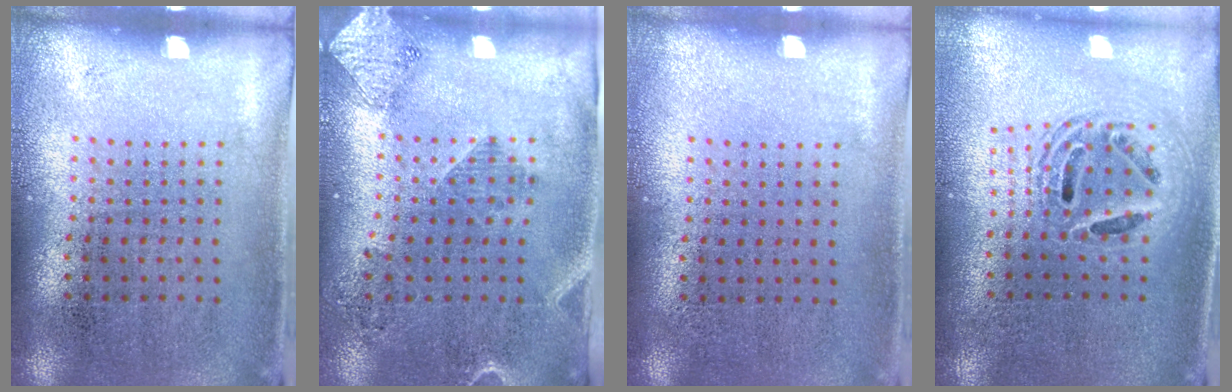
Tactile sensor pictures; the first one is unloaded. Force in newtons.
{"total": 1.9, "press": 1.7, "slide": 1.0}
{"total": 0.0}
{"total": 1.8, "press": 1.5, "slide": 1.1}